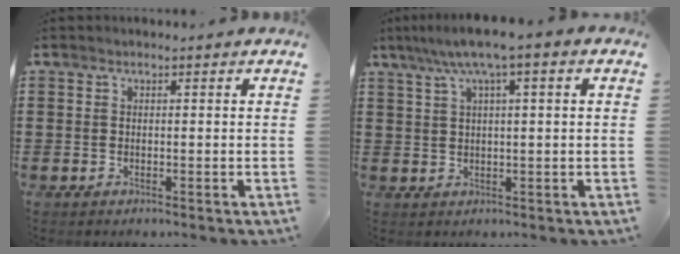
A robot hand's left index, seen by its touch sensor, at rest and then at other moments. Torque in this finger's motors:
{"motor_torque": [1.82, -0.32, 0.84, 0.21]}